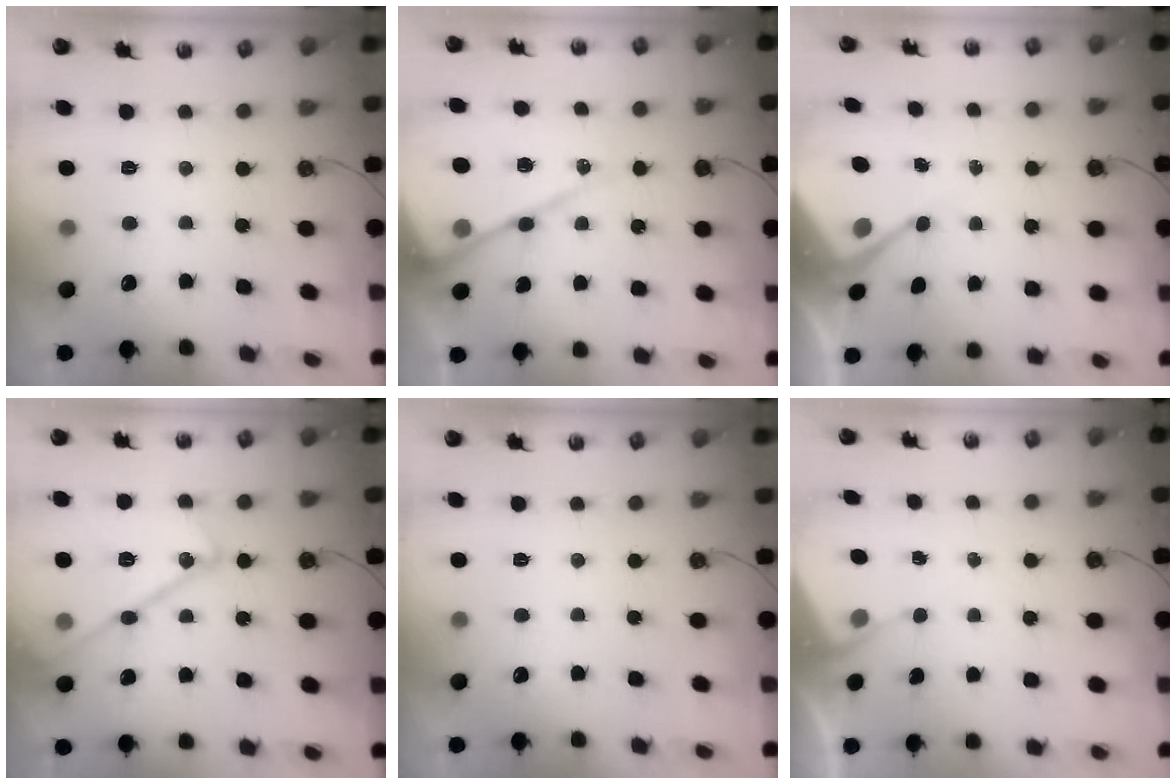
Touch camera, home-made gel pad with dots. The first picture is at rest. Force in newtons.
{"total": 19.4, "press": 19.3, "slide": 2.0}
{"total": 5.2, "press": 5.2, "slide": 0.3}
{"total": 19.8, "press": 19.7, "slide": 1.7}
{"total": 0.0}
{"total": 2.9, "press": 2.9, "slide": 0.4}